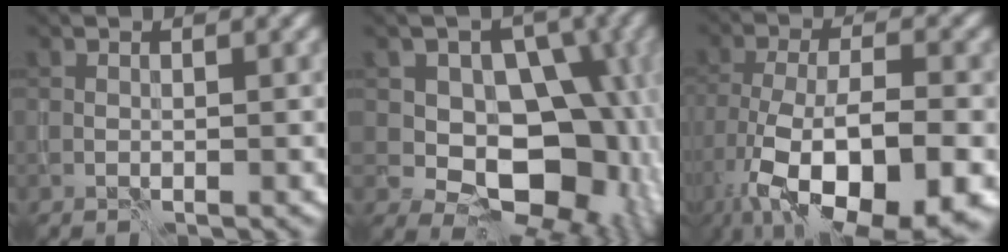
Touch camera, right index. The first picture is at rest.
{"total": 11.6, "force": [-0.8, 8.7, 7.6], "torque": [-0.050, 0.002, -0.027]}
{"total": 14.3, "force": [-7.5, 5.9, 10.7], "torque": [-0.195, -0.032, -0.115]}